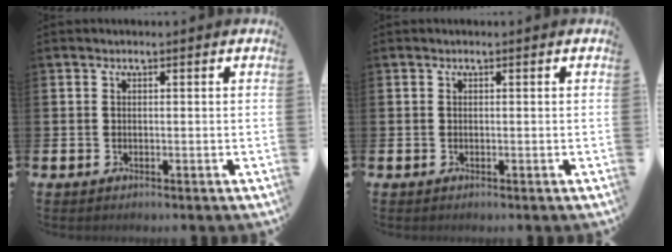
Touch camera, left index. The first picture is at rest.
{"total": 0.0}